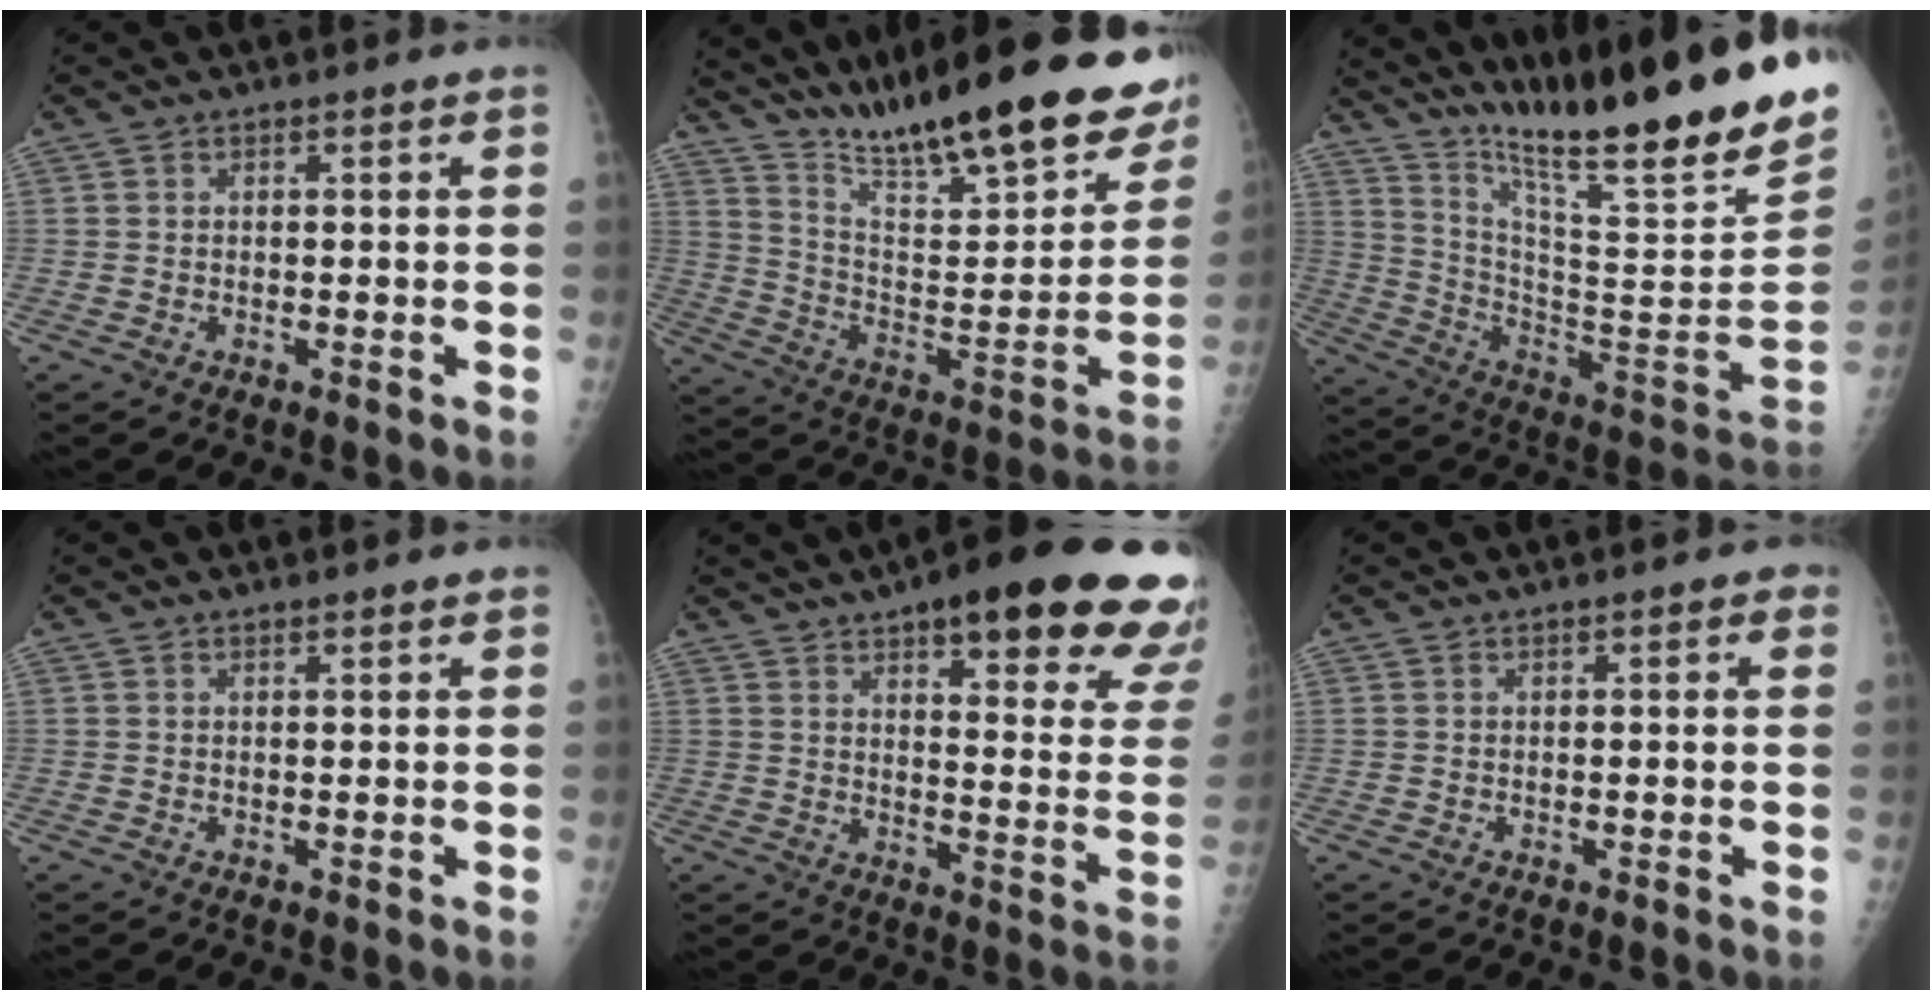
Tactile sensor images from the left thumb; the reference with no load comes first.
{"total": 29.3, "force": [21.7, 6.0, 18.7], "torque": [-0.259, -0.095, 0.327]}
{"total": 27.0, "force": [21.3, 0.2, 16.6], "torque": [-0.253, -0.144, 0.340]}
{"total": 1.4, "force": [1.2, 0.2, 0.6], "torque": [-0.003, -0.002, 0.017]}
{"total": 26.8, "force": [17.1, 6.8, 19.5], "torque": [-0.207, -0.057, 0.215]}
{"total": 1.6, "force": [0.8, 0.6, 1.2], "torque": [-0.013, 0.000, 0.008]}